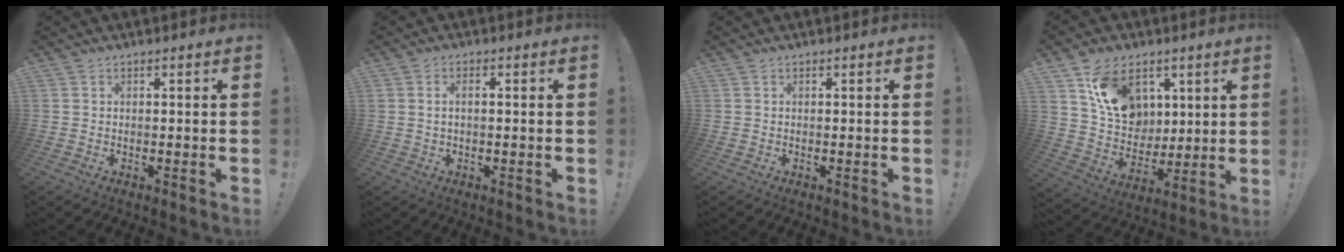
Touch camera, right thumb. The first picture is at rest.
{"total": 1.9, "force": [0.1, 0.8, 1.8], "torque": [-0.032, 0.005, 0.001]}
{"total": 0.0}
{"total": 15.6, "force": [7.5, 11.2, 7.8], "torque": [-0.125, -0.029, 0.149]}